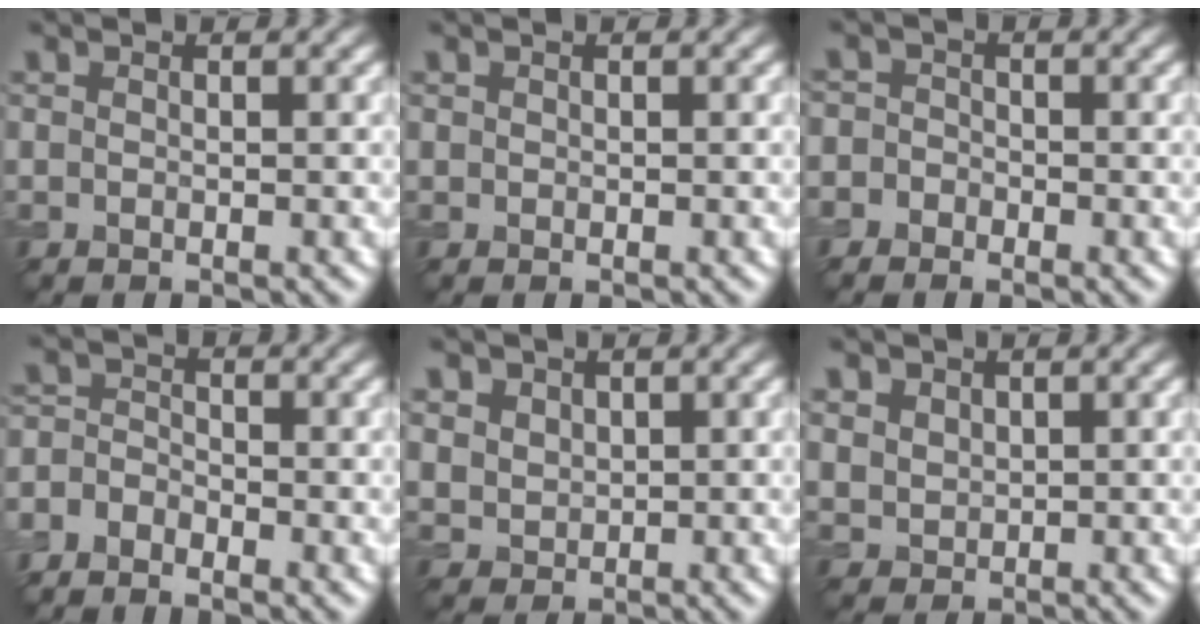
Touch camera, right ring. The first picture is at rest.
{"total": 0.0}
{"total": 2.1, "force": [-0.8, 1.9, 0.4], "torque": [0.016, 0.016, -0.036]}
{"total": 2.4, "force": [-2.0, 1.2, 0.7], "torque": [-0.010, 0.001, -0.047]}
{"total": 3.1, "force": [1.7, 2.3, 1.2], "torque": [-0.048, 0.001, 0.047]}
{"total": 2.4, "force": [1.3, 1.8, 0.9], "torque": [-0.031, -0.003, 0.037]}